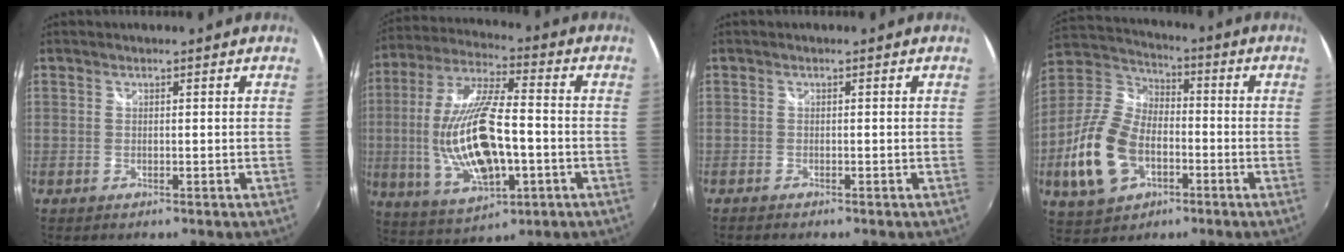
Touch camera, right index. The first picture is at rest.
{"total": 19.4, "force": [-3.1, 7.4, 17.7], "torque": [-0.360, -0.009, -0.041]}
{"total": 1.1, "force": [-1.0, 0.2, 0.3], "torque": [-0.010, -0.007, -0.021]}
{"total": 17.3, "force": [-5.6, 11.3, 11.8], "torque": [-0.278, 0.005, -0.097]}